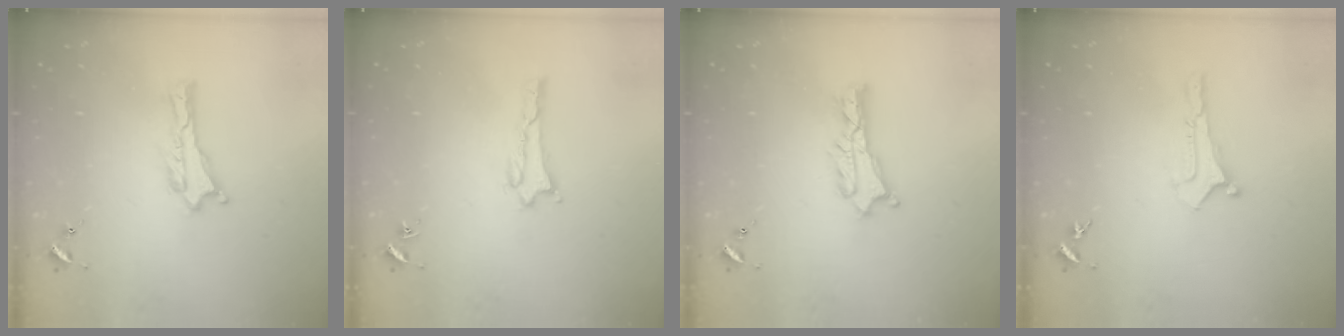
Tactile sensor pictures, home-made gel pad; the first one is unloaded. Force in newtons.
{"total": 0.9, "press": 0.8, "slide": 0.1}
{"total": 1.8, "press": 1.7, "slide": 0.2}
{"total": 0.0}